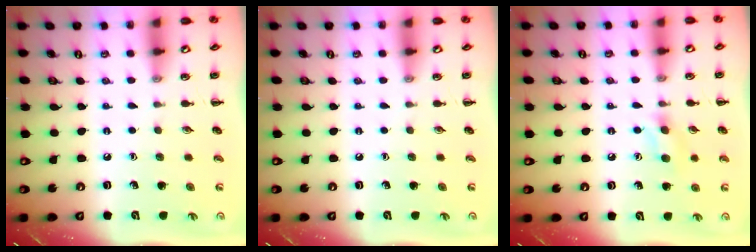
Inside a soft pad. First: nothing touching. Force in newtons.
{"total": 0.0}
{"total": 6.2, "press": 5.9, "slide": 1.8}